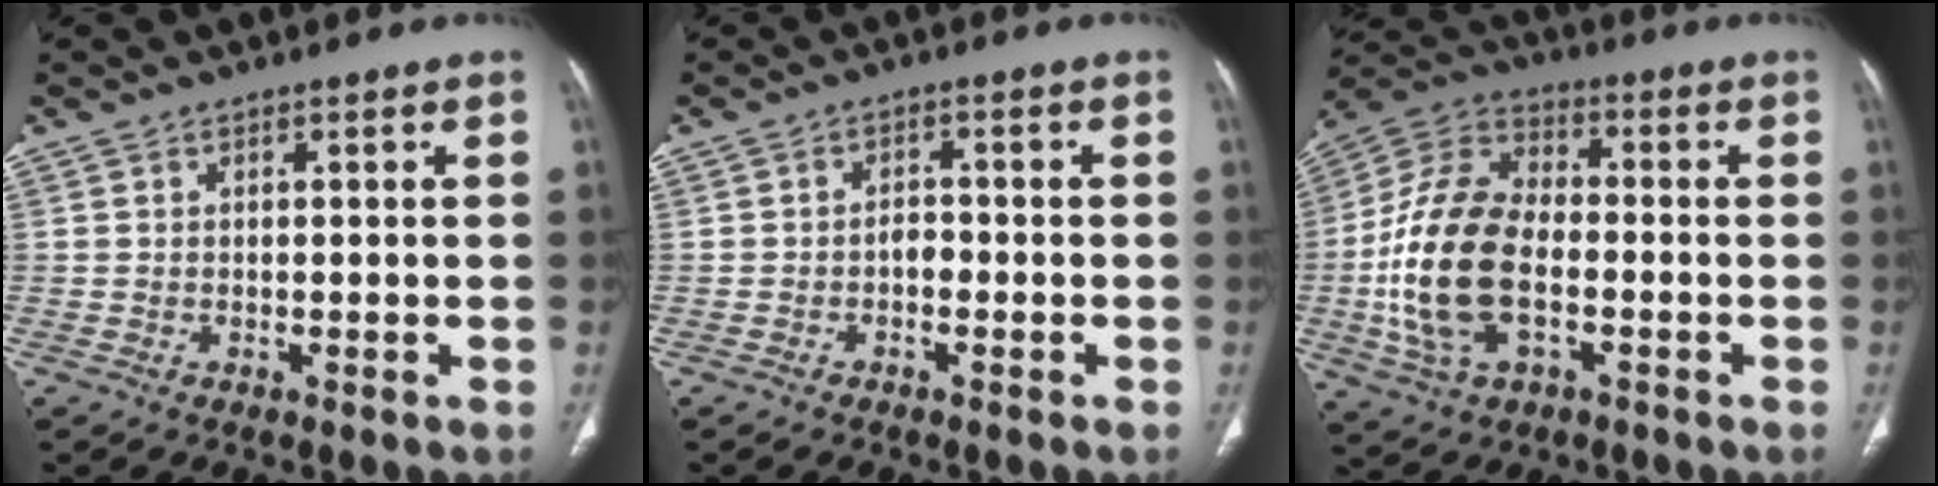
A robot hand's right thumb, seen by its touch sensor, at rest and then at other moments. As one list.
[{"total": 2.2, "force": [-0.9, 1.4, 1.4], "torque": [-0.014, 0.011, -0.018]}, {"total": 18.3, "force": [-3.4, 10.6, 14.5], "torque": [-0.289, 0.024, -0.063]}]